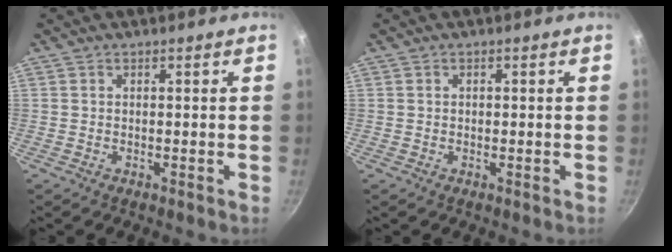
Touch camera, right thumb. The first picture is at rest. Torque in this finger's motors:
{"motor_torque": [-0.25, -0.49, 0.15, 0.26, 0.04]}